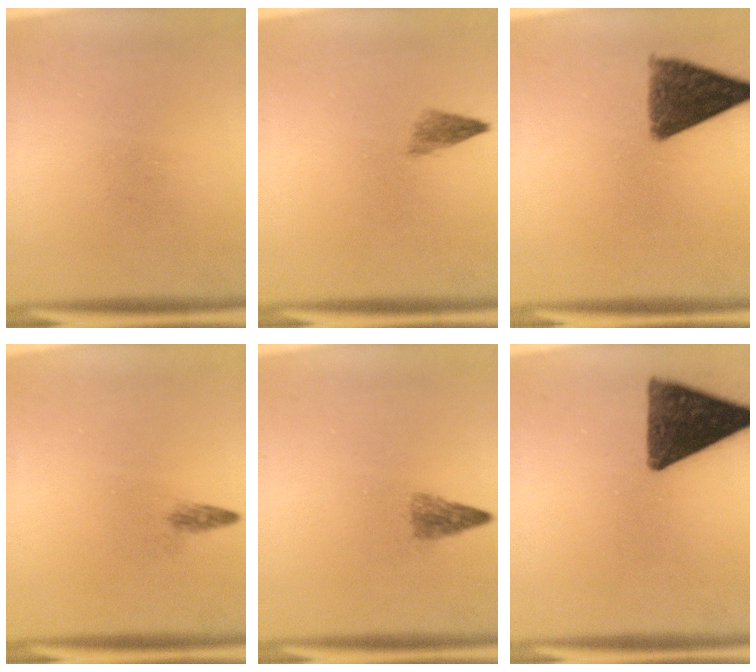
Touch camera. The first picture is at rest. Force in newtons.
{"total": 1.9}
{"total": 10.1}
{"total": 1.1}
{"total": 2.2}
{"total": 12.4}